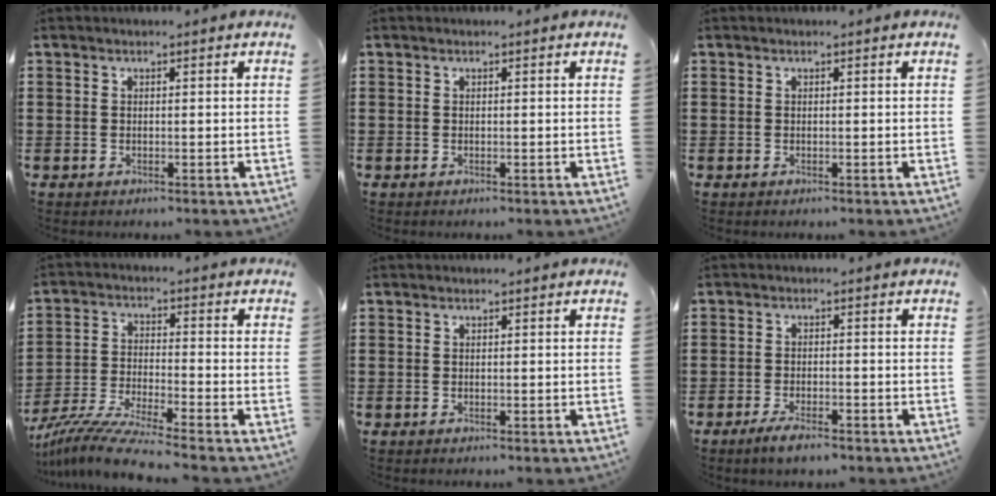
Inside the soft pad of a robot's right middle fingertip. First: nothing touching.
{"total": 0.0}
{"total": 0.0}
{"total": 7.6, "force": [-7.0, -0.4, 3.1], "torque": [-0.069, -0.010, -0.138]}
{"total": 0.0}
{"total": 3.0, "force": [-2.4, 0.6, 1.7], "torque": [-0.036, 0.003, -0.049]}